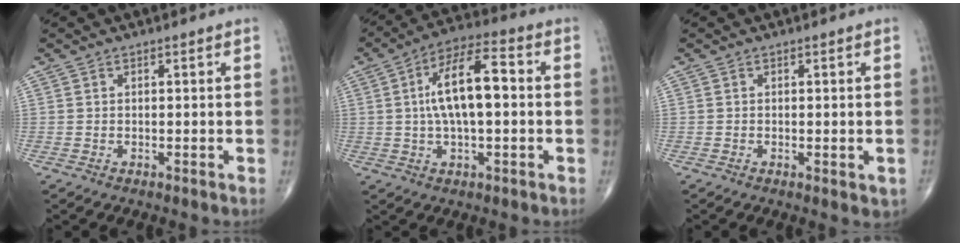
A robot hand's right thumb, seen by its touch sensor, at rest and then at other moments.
{"total": 12.9, "force": [0.9, 5.0, 11.9], "torque": [-0.214, 0.028, 0.008]}
{"total": 2.2, "force": [-0.5, 0.9, 1.9], "torque": [-0.020, -0.004, -0.006]}